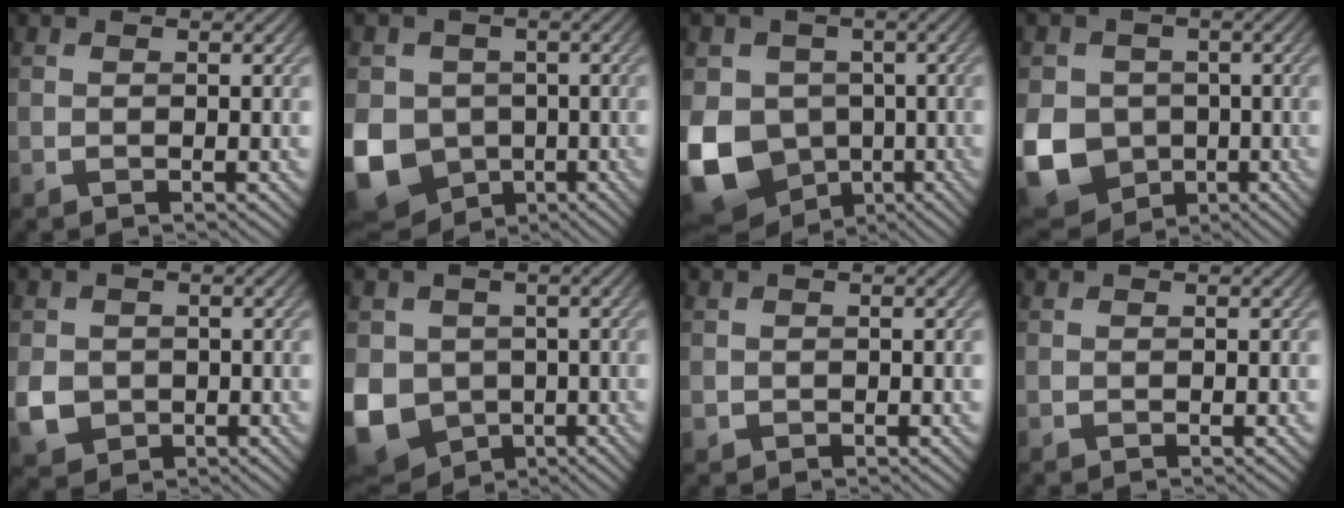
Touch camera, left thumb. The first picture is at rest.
{"total": 11.5, "force": [-2.6, 9.8, 5.4], "torque": [-0.155, -0.041, -0.060]}
{"total": 14.9, "force": [-4.0, 12.3, 7.3], "torque": [-0.191, -0.038, -0.092]}
{"total": 11.4, "force": [-2.6, 10.0, 5.0], "torque": [-0.143, -0.042, -0.067]}
{"total": 4.2, "force": [-0.6, 3.7, 1.8], "torque": [-0.048, -0.010, -0.015]}
{"total": 10.3, "force": [-2.0, 8.7, 5.1], "torque": [-0.149, -0.036, -0.041]}
{"total": 0.7, "force": [0.0, 0.7, 0.1], "torque": [-0.003, -0.006, -0.001]}
{"total": 0.0}